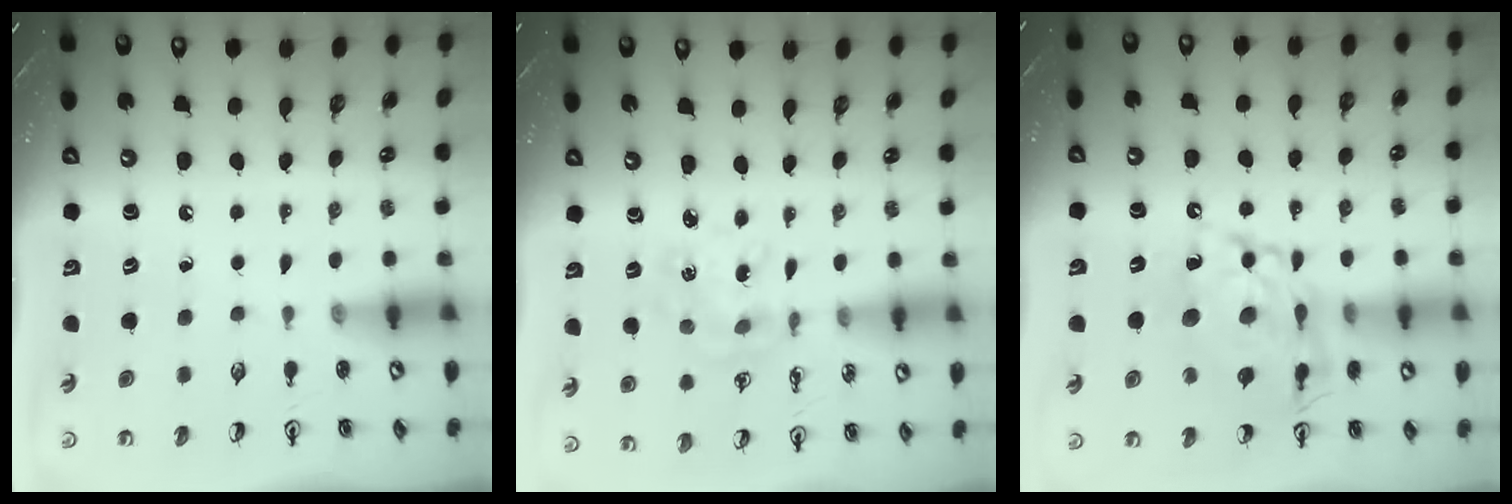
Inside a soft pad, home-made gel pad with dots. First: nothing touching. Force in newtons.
{"total": 2.1, "press": 2.1, "slide": 0.2}
{"total": 14.9, "press": 14.8, "slide": 1.2}